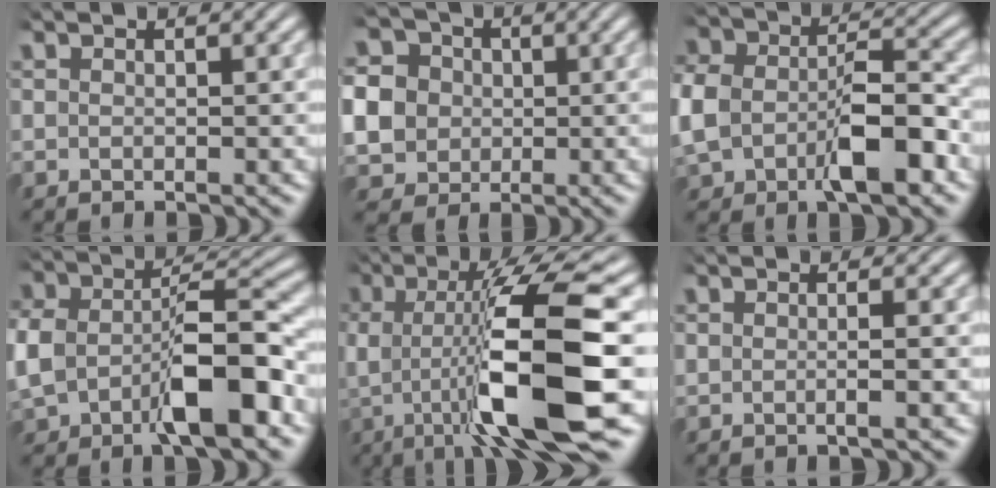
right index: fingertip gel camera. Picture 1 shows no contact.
{"total": 11.6, "force": [0.4, 10.6, 4.7], "torque": [-0.124, -0.035, 0.005]}
{"total": 7.3, "force": [-1.7, 5.0, 5.0], "torque": [-0.110, -0.012, -0.020]}
{"total": 7.5, "force": [-1.7, 4.2, 6.0], "torque": [-0.122, -0.005, -0.019]}
{"total": 12.5, "force": [0.2, 3.1, 12.1], "torque": [-0.193, 0.004, 0.006]}
{"total": 1.1, "force": [0.2, 0.3, 1.0], "torque": [-0.018, 0.006, -0.001]}